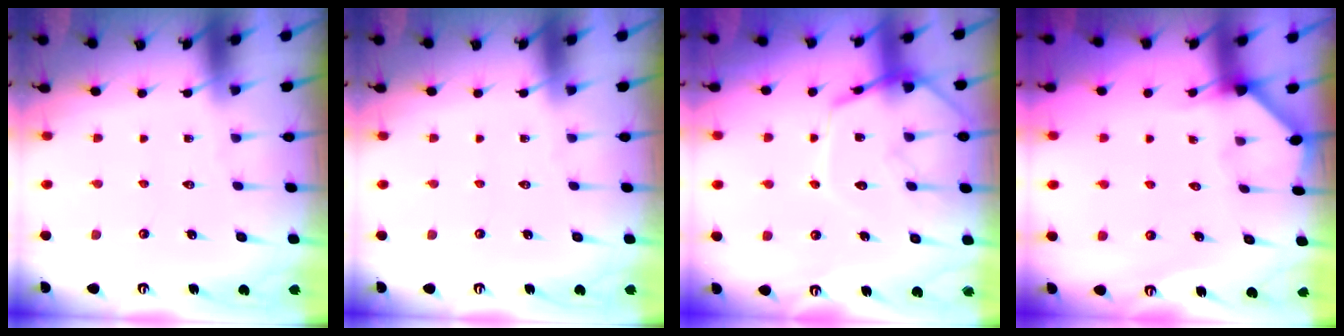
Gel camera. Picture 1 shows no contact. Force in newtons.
{"total": 0.0}
{"total": 12.7, "press": 12.6, "slide": 1.2}
{"total": 2.6, "press": 2.6, "slide": 0.2}